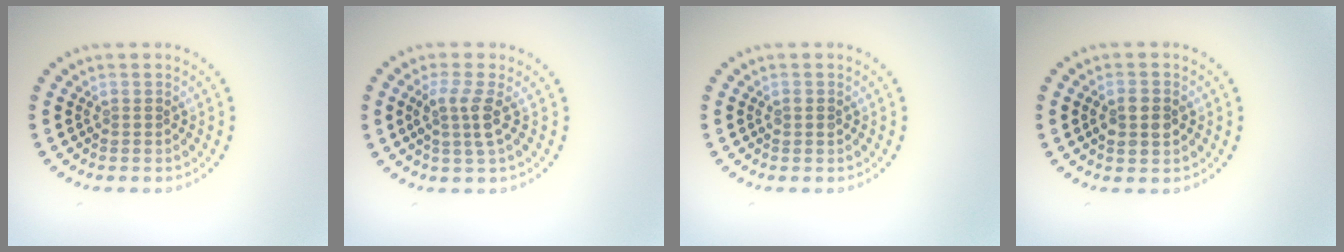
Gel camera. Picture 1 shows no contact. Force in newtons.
{"total": 2.5, "press": 2.1, "slide": 1.5}
{"total": 1.0, "press": 1.0, "slide": 0.1}
{"total": 2.2, "press": 2.2, "slide": 0.1}